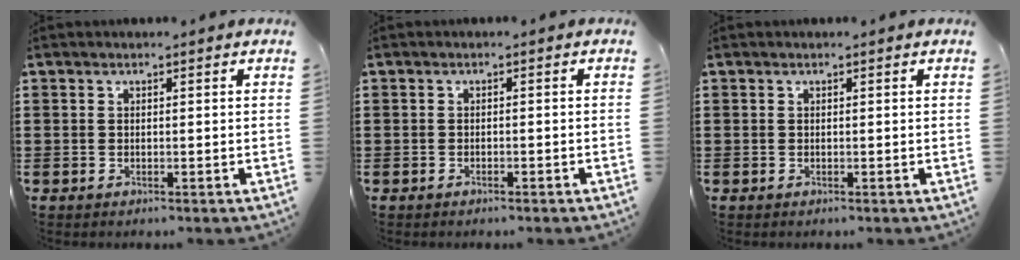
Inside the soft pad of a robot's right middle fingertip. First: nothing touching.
{"total": 0.6, "force": [-0.5, 0.1, 0.3], "torque": [-0.008, -0.003, -0.010]}
{"total": 0.0}